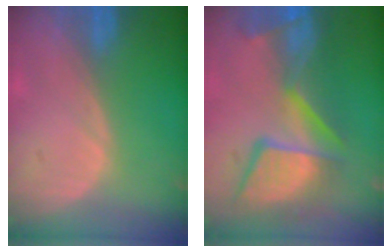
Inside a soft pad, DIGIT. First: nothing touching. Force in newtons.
{"total": 12.5, "press": 11.3, "slide": 5.3}